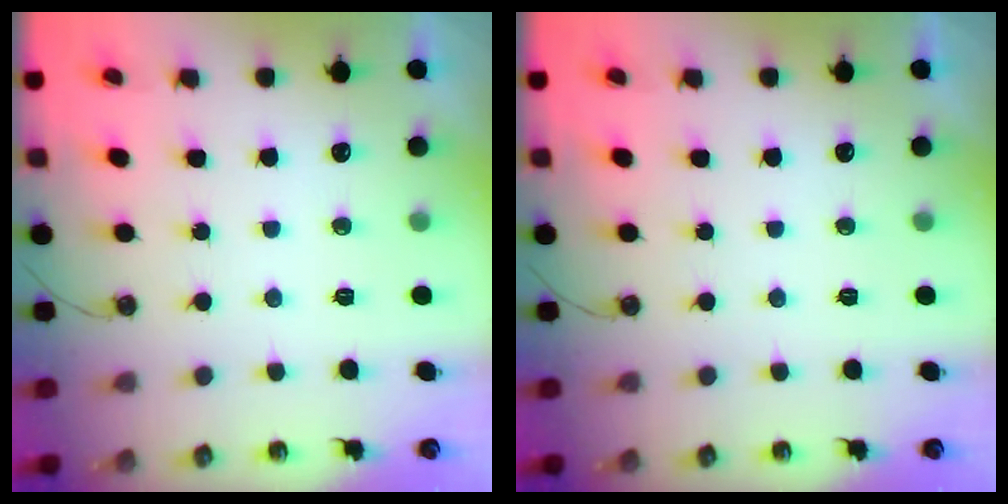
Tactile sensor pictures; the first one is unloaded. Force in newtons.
{"total": 0.0}